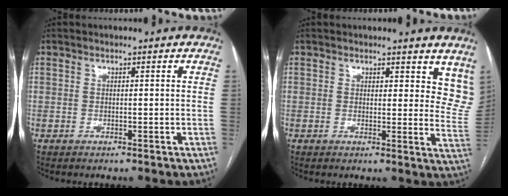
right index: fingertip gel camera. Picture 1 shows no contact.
{"total": 8.7, "force": [7.1, 3.7, 3.5], "torque": [-0.008, -0.026, 0.060]}